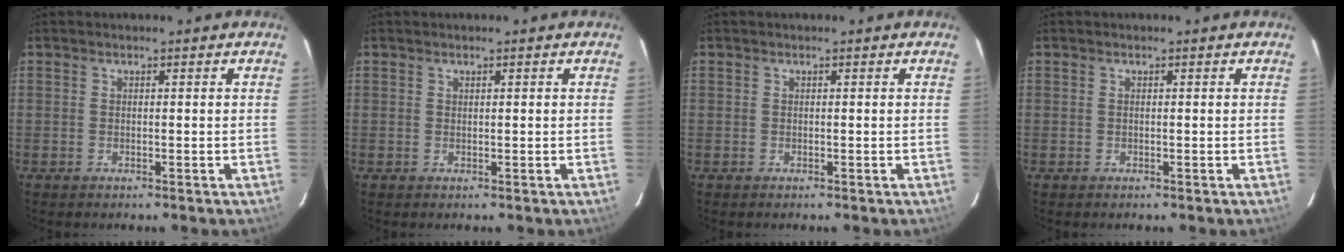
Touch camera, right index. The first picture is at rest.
{"total": 0.0}
{"total": 0.0}
{"total": 0.0}